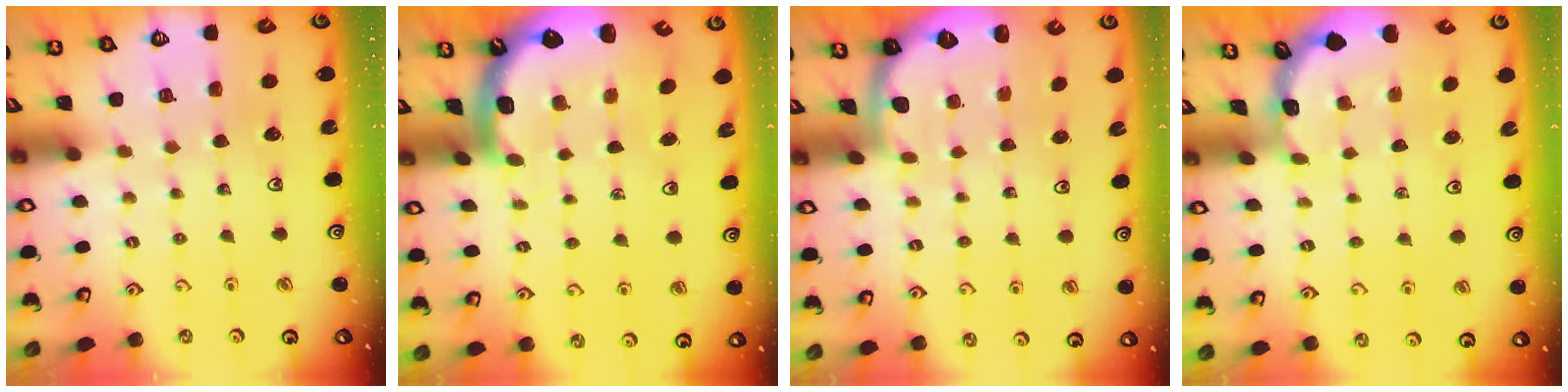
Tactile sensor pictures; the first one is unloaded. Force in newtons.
{"total": 5.4, "press": 5.2, "slide": 1.4}
{"total": 1.6, "press": 1.6, "slide": 0.1}
{"total": 1.1, "press": 1.1, "slide": 0.1}